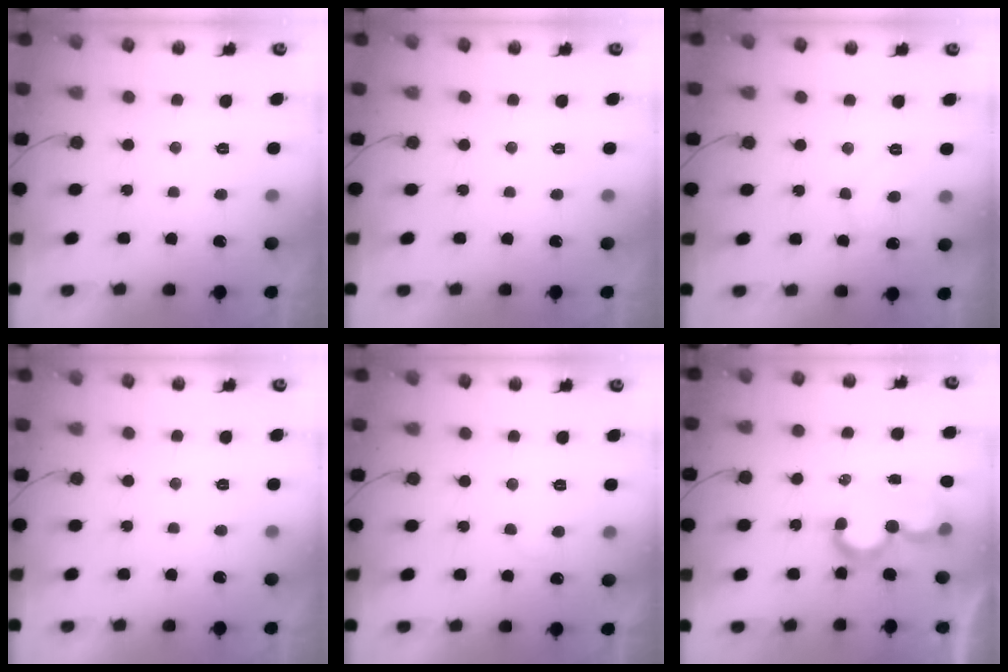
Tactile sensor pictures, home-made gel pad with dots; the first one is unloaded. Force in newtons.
{"total": 0.0}
{"total": 6.7, "press": 6.7, "slide": 0.5}
{"total": 0.0}
{"total": 5.7, "press": 5.7, "slide": 0.4}
{"total": 7.6, "press": 7.6, "slide": 0.6}